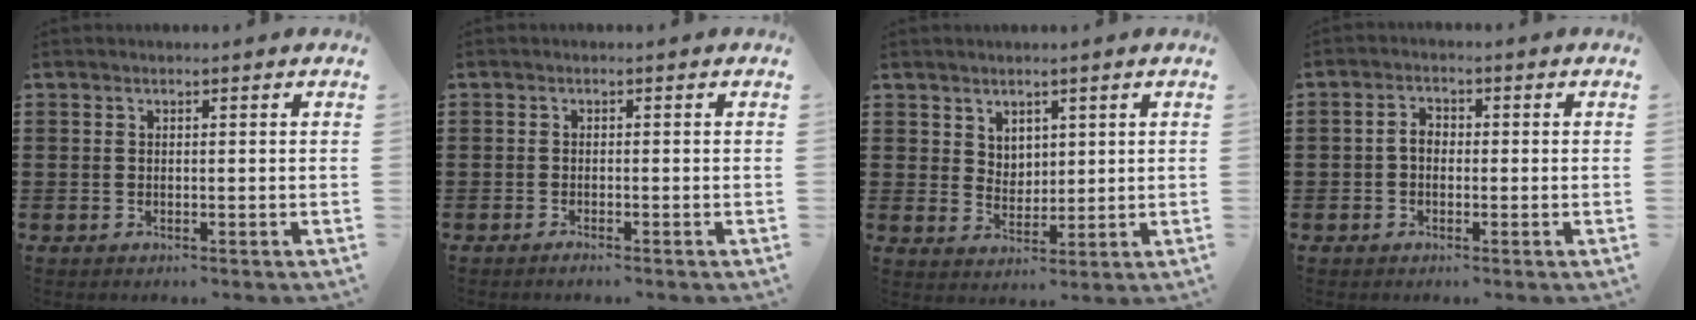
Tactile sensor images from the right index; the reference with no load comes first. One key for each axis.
{"total": 0.9, "fx": -0.8, "fy": 0.0, "fz": 0.3, "tx": -0.007, "ty": -0.004, "tz": -0.016}
{"total": 3.7, "fx": 2.7, "fy": 2.6, "fz": 0.5, "tx": -0.020, "ty": 0.006, "tz": 0.051}
{"total": 2.4, "fx": -0.5, "fy": 1.6, "fz": 1.7, "tx": -0.041, "ty": 0.002, "tz": -0.012}